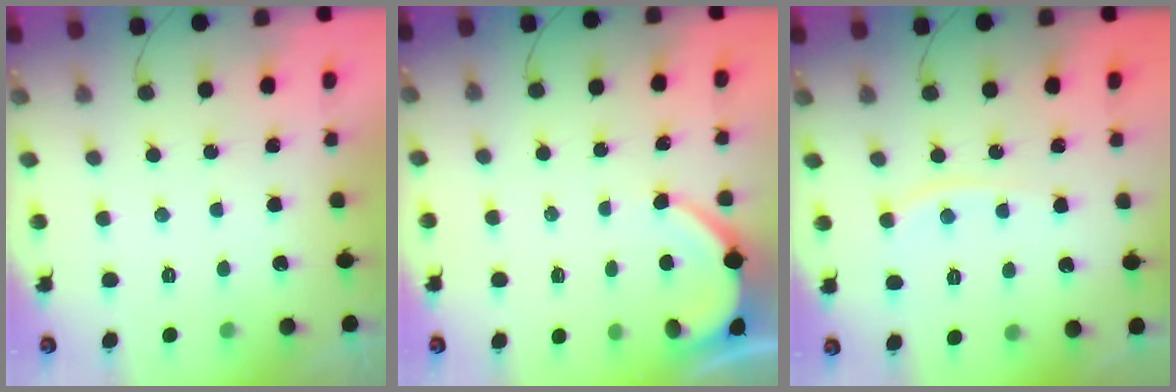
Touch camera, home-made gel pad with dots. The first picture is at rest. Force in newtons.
{"total": 3.1, "press": 3.0, "slide": 0.4}
{"total": 5.0, "press": 5.0, "slide": 0.7}